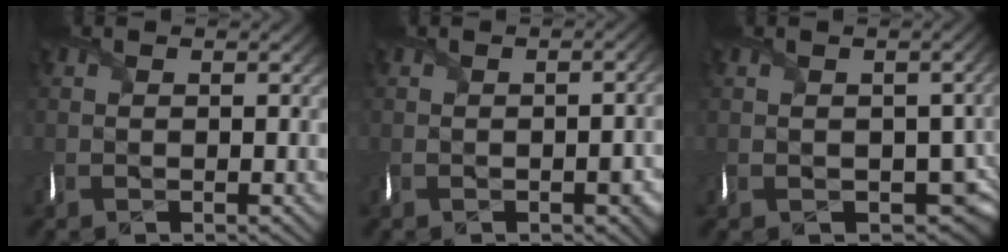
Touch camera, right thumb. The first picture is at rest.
{"total": 3.4, "force": [-1.2, 1.7, 2.7], "torque": [-0.033, -0.010, -0.010]}
{"total": 6.0, "force": [-0.7, 4.6, 3.8], "torque": [-0.067, -0.035, -0.004]}